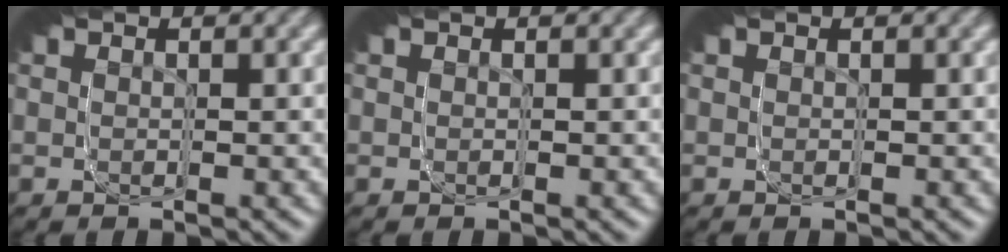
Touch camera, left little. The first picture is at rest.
{"total": 0.0}
{"total": 0.0}